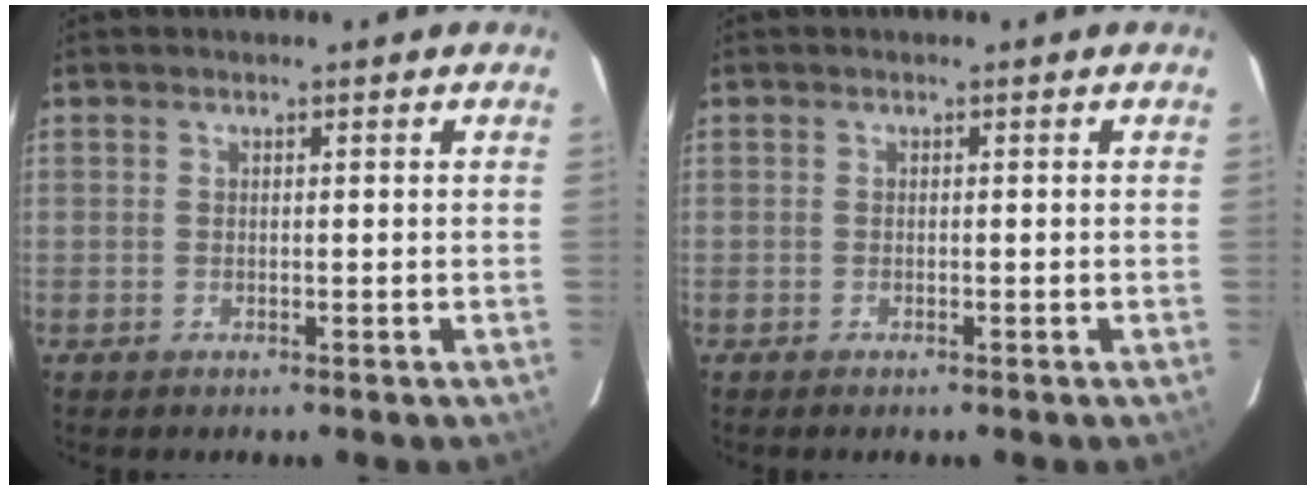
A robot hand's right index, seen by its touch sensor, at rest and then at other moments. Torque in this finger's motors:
{"motor_torque": [-0.09, -0.11, 0.06, 0.01]}